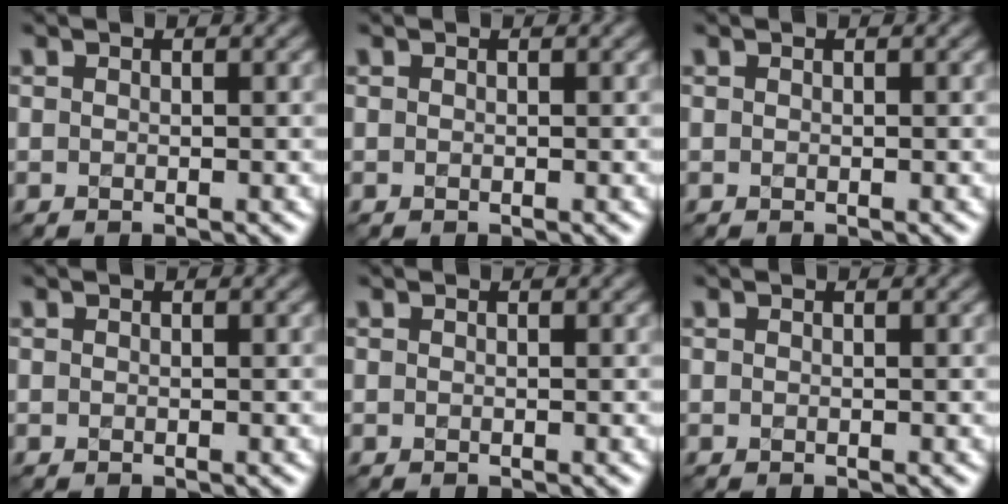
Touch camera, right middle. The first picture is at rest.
{"total": 0.0}
{"total": 0.0}
{"total": 0.0}
{"total": 0.0}
{"total": 0.0}